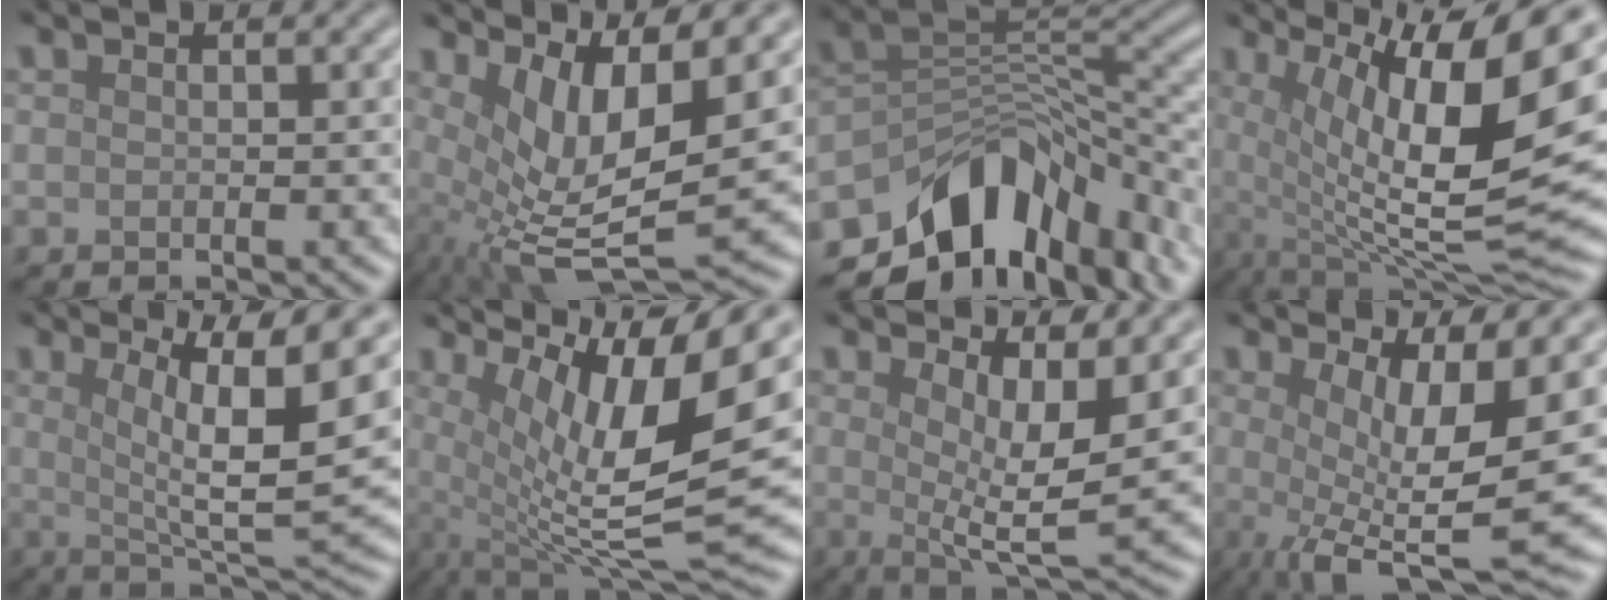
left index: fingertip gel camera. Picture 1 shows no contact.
{"total": 10.0, "force": [2.2, 3.1, 9.3], "torque": [-0.184, -0.006, 0.049]}
{"total": 11.6, "force": [-6.9, 7.0, 6.1], "torque": [-0.098, 0.002, -0.117]}
{"total": 16.0, "force": [3.9, 5.3, 14.6], "torque": [-0.239, -0.001, 0.082]}
{"total": 11.4, "force": [3.4, 2.6, 10.6], "torque": [-0.145, -0.005, 0.056]}
{"total": 13.7, "force": [3.4, 4.2, 12.5], "torque": [-0.228, 0.000, 0.068]}
{"total": 7.5, "force": [2.8, 2.1, 6.6], "torque": [-0.101, -0.007, 0.051]}
{"total": 10.4, "force": [0.0, 2.9, 10.0], "torque": [-0.166, -0.015, 0.006]}